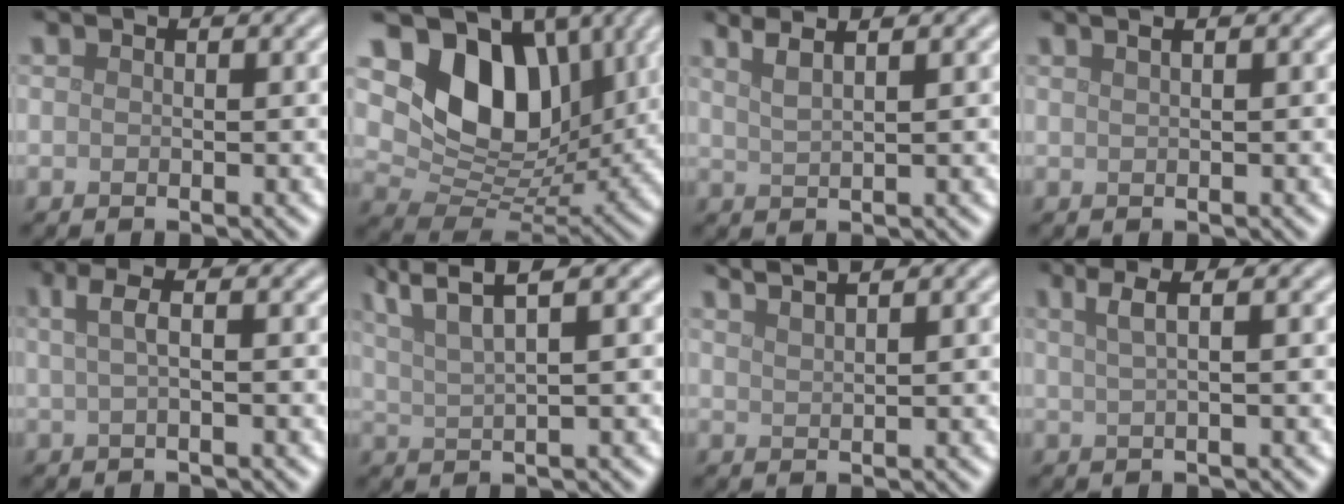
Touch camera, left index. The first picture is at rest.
{"total": 10.3, "force": [3.5, 7.2, 6.6], "torque": [-0.113, -0.015, 0.060]}
{"total": 3.5, "force": [2.3, 1.2, 2.3], "torque": [-0.021, 0.018, 0.015]}
{"total": 3.2, "force": [1.8, 1.6, 2.1], "torque": [-0.011, 0.022, -0.003]}
{"total": 2.5, "force": [0.6, 0.7, 2.3], "torque": [-0.040, 0.006, 0.007]}
{"total": 5.1, "force": [3.3, 0.9, 3.8], "torque": [-0.068, 0.015, 0.059]}
{"total": 4.1, "force": [3.2, 1.3, 2.3], "torque": [-0.007, 0.024, 0.019]}
{"total": 2.7, "force": [1.2, 0.8, 2.3], "torque": [-0.030, 0.006, 0.013]}